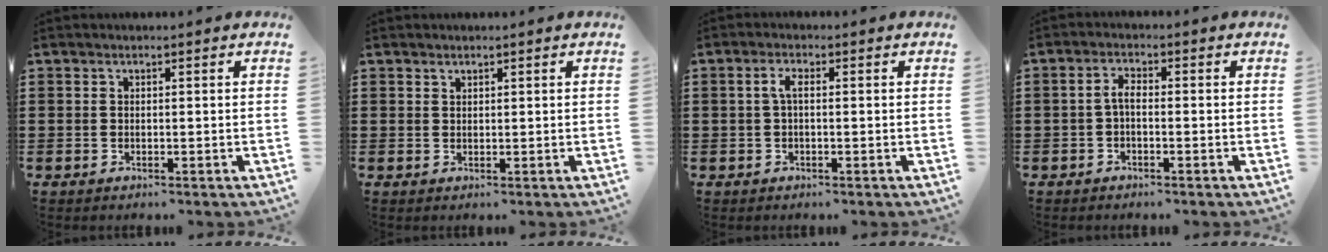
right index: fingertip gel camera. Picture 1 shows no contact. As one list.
[{"total": 0.8, "force": [0.7, 0.4, 0.0], "torque": [-0.002, 0.001, 0.014]}, {"total": 2.1, "force": [0.0, 0.7, 2.0], "torque": [-0.047, 0.001, -0.004]}, {"total": 2.2, "force": [-0.7, 0.8, 1.9], "torque": [-0.045, 0.001, -0.017]}]